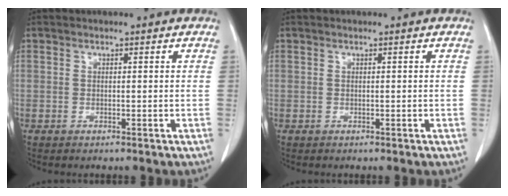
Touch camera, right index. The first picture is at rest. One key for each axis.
{"total": 0.0}